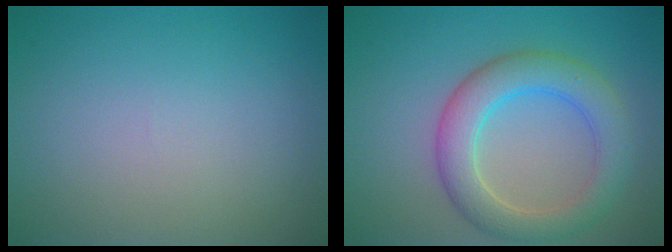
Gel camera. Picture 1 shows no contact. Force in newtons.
{"total": 5.4, "press": 5.4, "slide": 0.1}